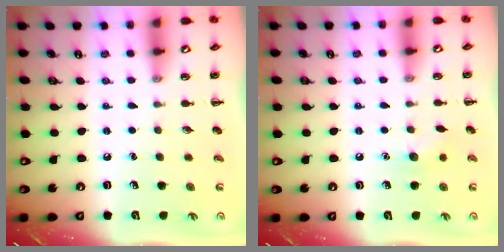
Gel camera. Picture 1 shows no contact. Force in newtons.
{"total": 5.8, "press": 5.6, "slide": 1.4}